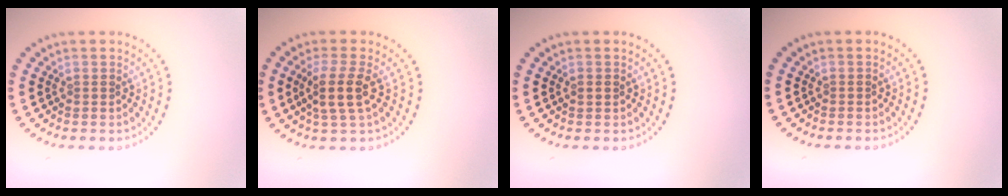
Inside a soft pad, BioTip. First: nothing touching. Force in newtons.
{"total": 3.0, "press": 2.5, "slide": 1.6}
{"total": 0.9, "press": 0.9, "slide": 0.1}
{"total": 0.0}